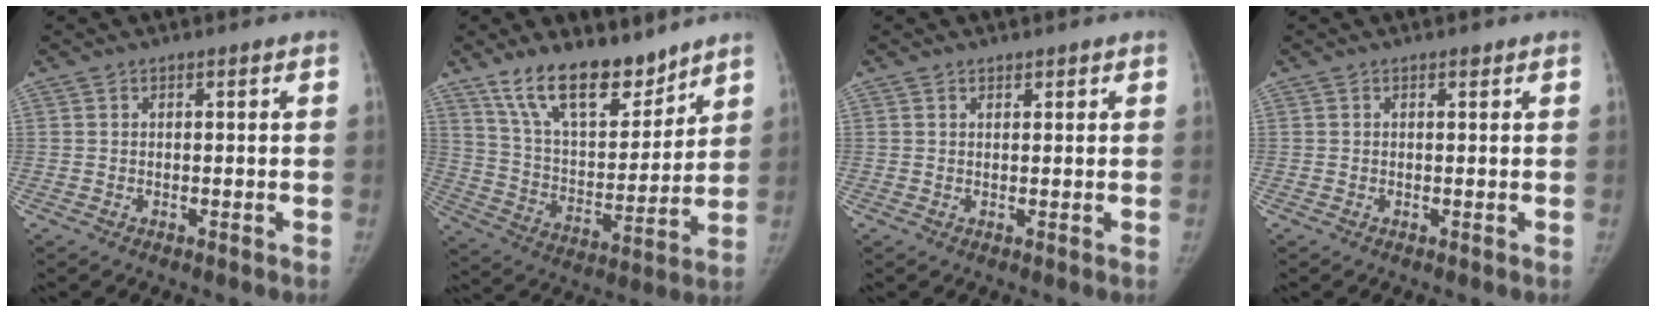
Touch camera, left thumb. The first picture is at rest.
{"total": 17.0, "force": [12.6, 6.9, 9.0], "torque": [-0.111, -0.080, 0.230]}
{"total": 1.1, "force": [0.9, 0.6, 0.3], "torque": [0.007, -0.005, 0.010]}
{"total": 0.6, "force": [0.4, 0.3, 0.3], "torque": [-0.003, -0.003, 0.005]}